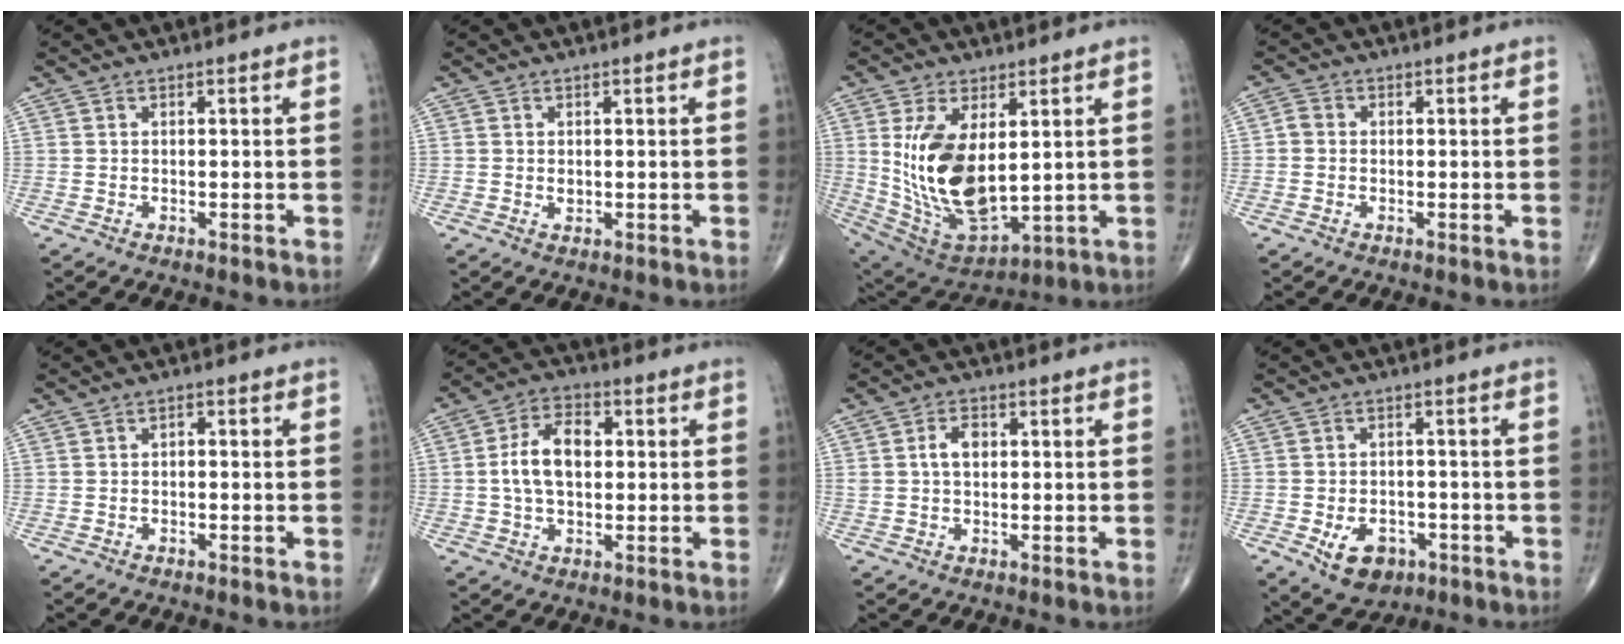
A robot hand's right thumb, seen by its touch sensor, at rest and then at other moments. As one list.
[{"total": 0.9, "force": [0.1, 0.6, 0.6], "torque": [-0.007, -0.001, 0.004]}, {"total": 17.7, "force": [2.6, 9.1, 14.9], "torque": [-0.277, -0.021, 0.075]}, {"total": 1.9, "force": [-0.2, 1.7, 0.8], "torque": [-0.008, 0.005, -0.009]}, {"total": 1.1, "force": [-0.1, 0.7, 0.8], "torque": [-0.006, 0.006, -0.006]}, {"total": 9.7, "force": [0.7, 6.0, 7.6], "torque": [-0.131, 0.017, 0.007]}, {"total": 3.9, "force": [0.7, 2.5, 3.0], "torque": [-0.051, 0.005, 0.012]}, {"total": 7.4, "force": [-3.0, 5.2, 4.4], "torque": [-0.054, 0.013, -0.037]}]